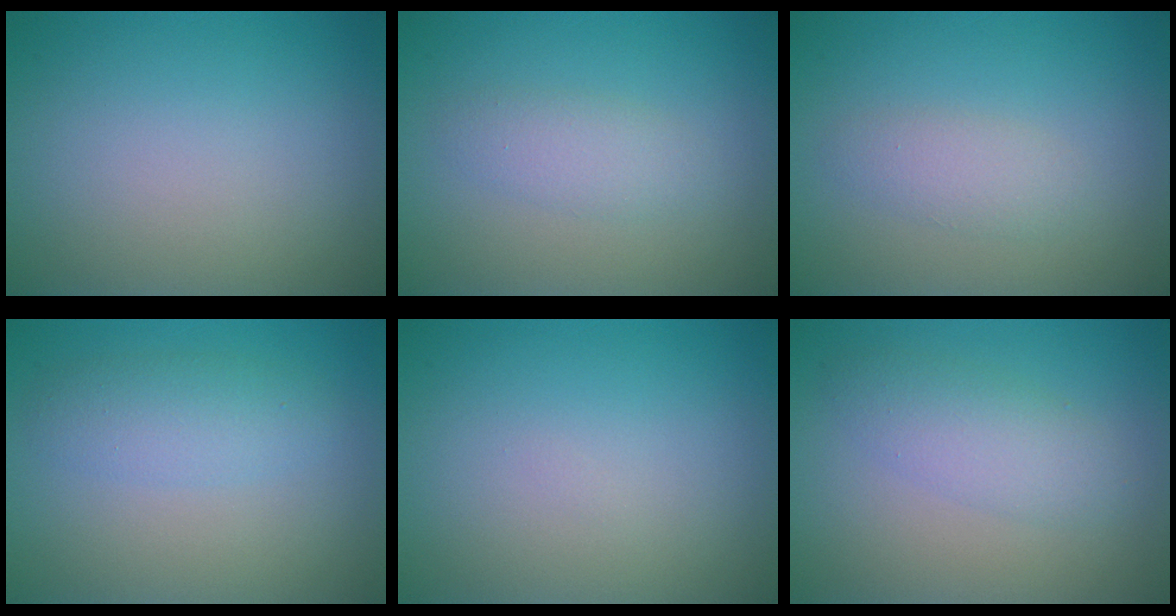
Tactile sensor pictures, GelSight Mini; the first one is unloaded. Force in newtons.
{"total": 2.1, "press": 2.1, "slide": 0.1}
{"total": 1.9, "press": 1.9, "slide": 0.0}
{"total": 2.7, "press": 2.7, "slide": 0.0}
{"total": 0.0}
{"total": 3.0, "press": 3.0, "slide": 0.1}